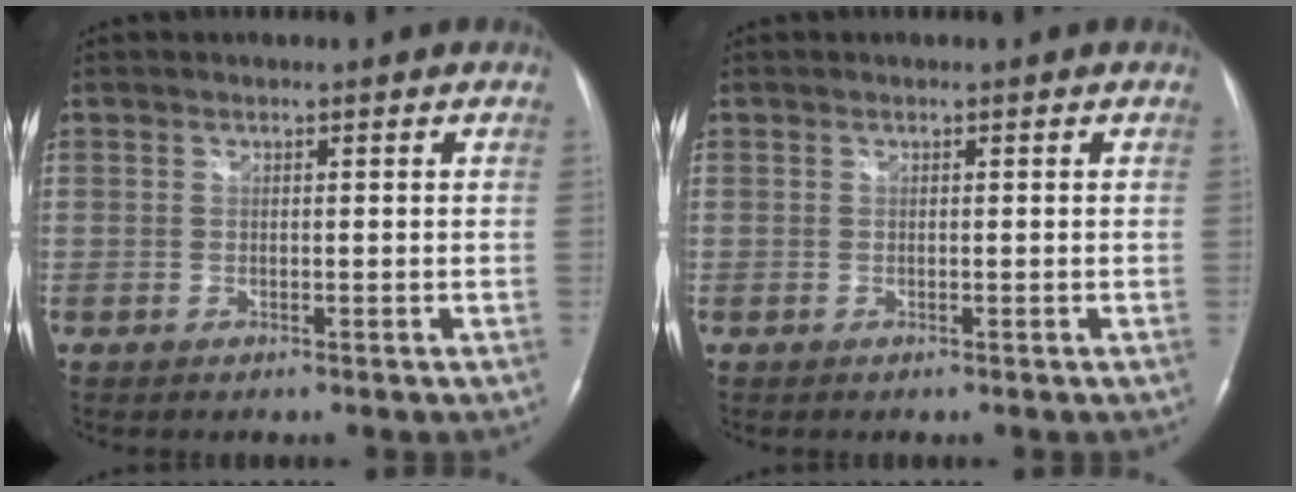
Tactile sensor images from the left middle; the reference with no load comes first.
{"total": 0.0}